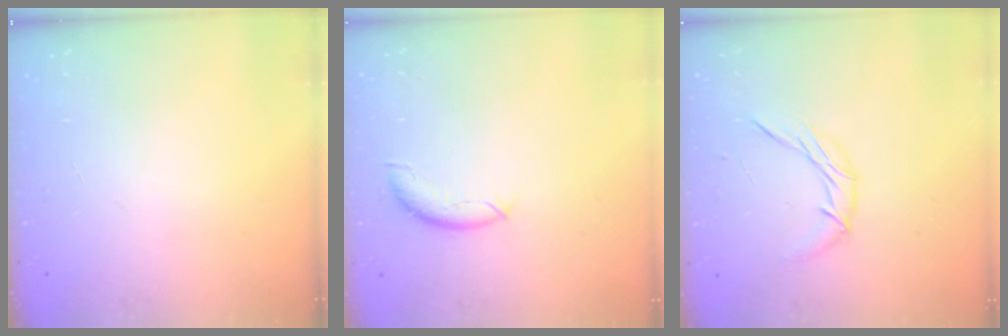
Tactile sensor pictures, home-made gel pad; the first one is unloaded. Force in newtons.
{"total": 7.8, "press": 7.8, "slide": 0.5}
{"total": 6.8, "press": 6.8, "slide": 0.7}